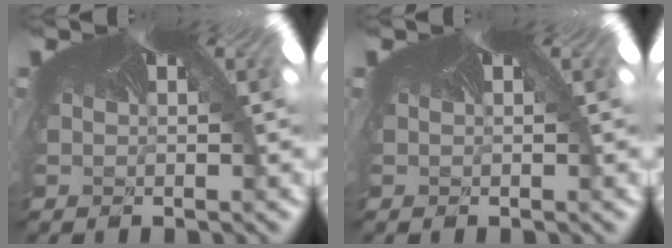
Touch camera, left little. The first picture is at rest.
{"total": 0.0}